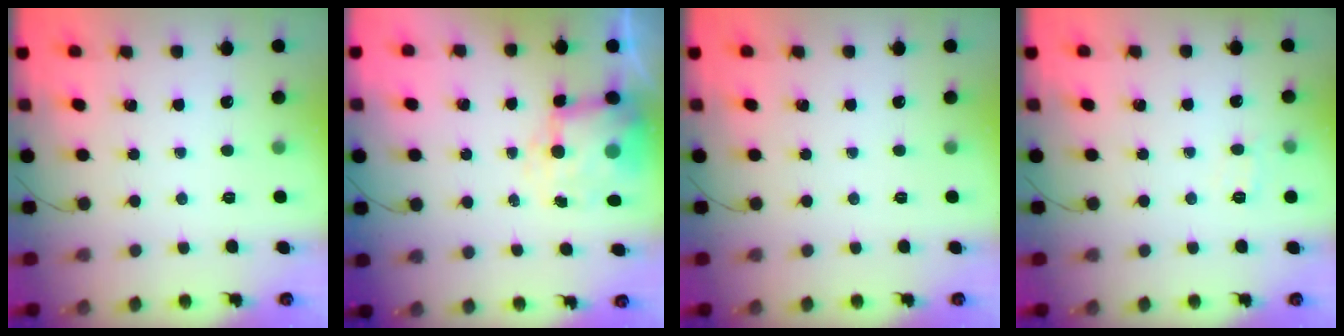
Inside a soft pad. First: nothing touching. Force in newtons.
{"total": 6.4, "press": 6.4, "slide": 0.5}
{"total": 0.0}
{"total": 6.1, "press": 5.9, "slide": 1.6}